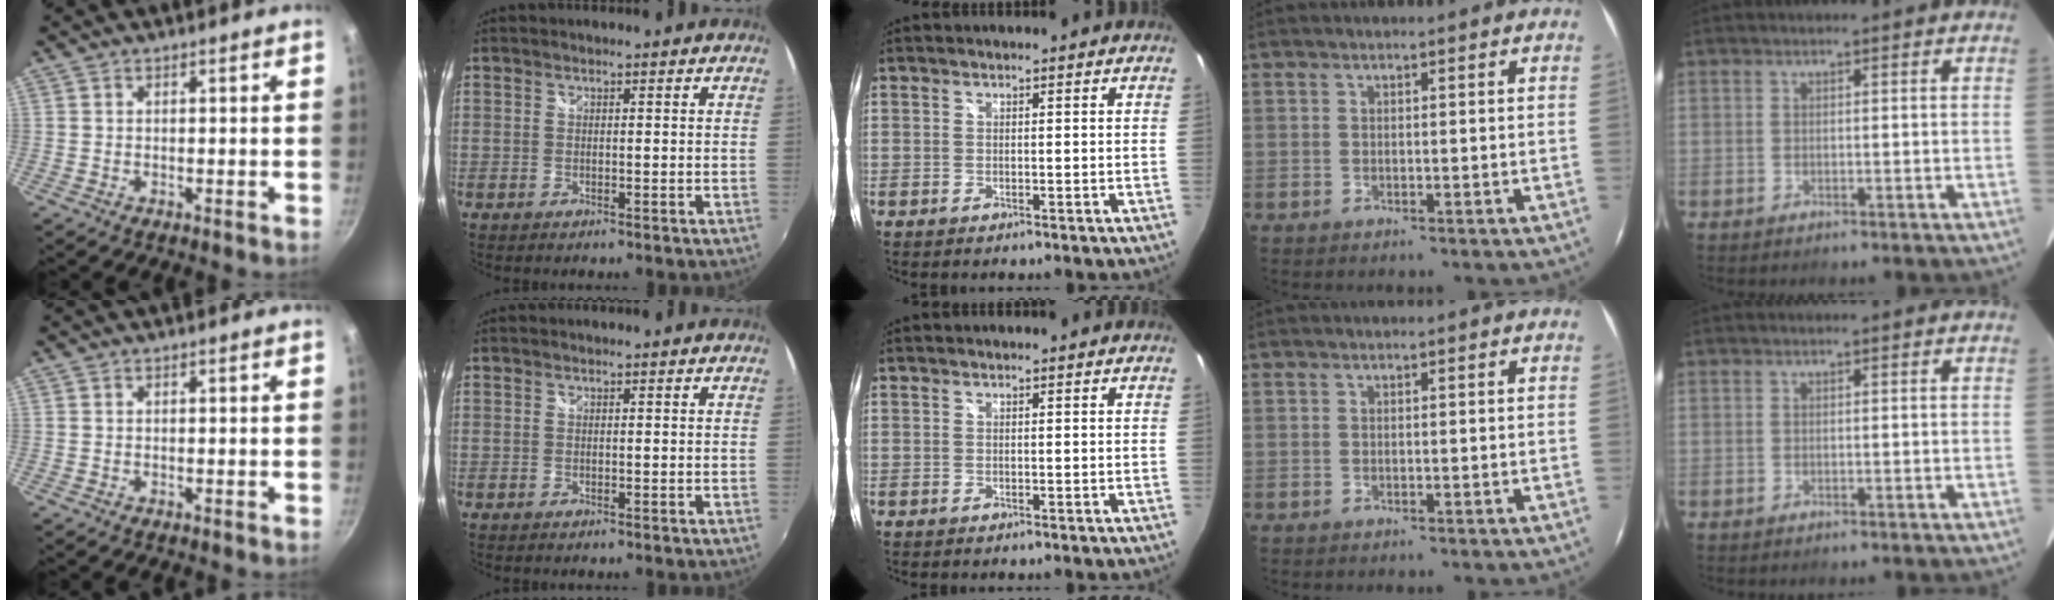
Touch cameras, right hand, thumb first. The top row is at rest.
{}